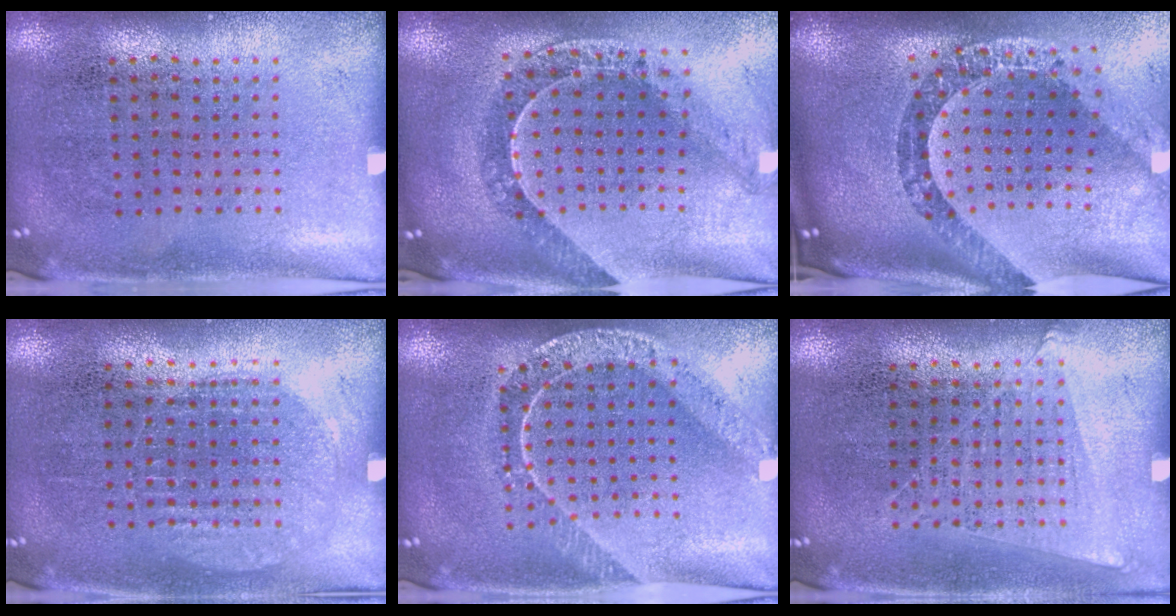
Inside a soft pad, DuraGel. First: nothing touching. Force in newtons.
{"total": 1.2, "press": 1.2, "slide": 0.2}
{"total": 3.0, "press": 2.2, "slide": 2.0}
{"total": 1.0, "press": 0.9, "slide": 0.3}
{"total": 1.7, "press": 1.5, "slide": 0.8}
{"total": 1.1, "press": 1.0, "slide": 0.4}